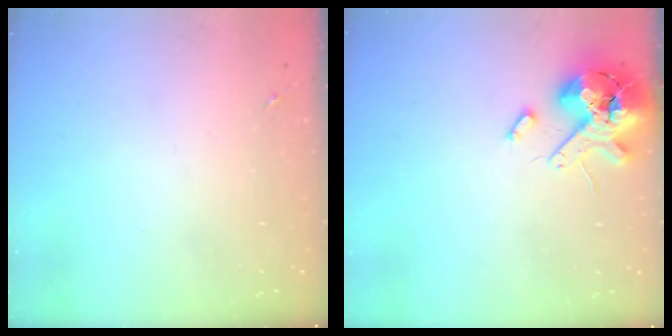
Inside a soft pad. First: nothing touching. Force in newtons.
{"total": 13.2, "press": 13.0, "slide": 2.2}